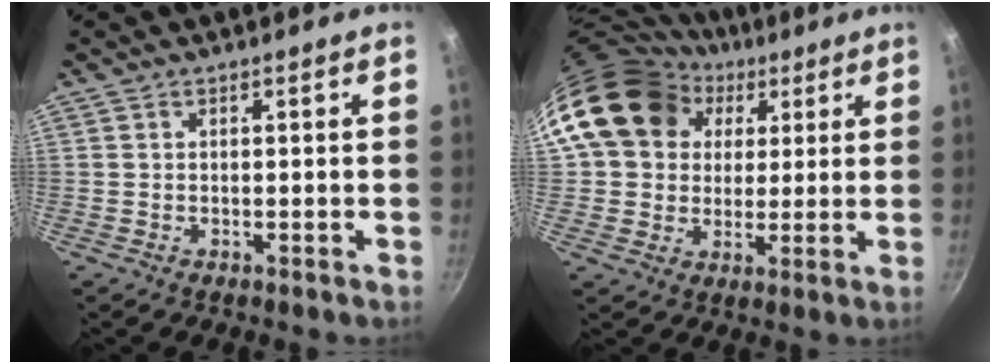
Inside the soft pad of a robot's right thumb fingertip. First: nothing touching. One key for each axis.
{"total": 17.7, "fx": 6.1, "fy": 14.4, "fz": 8.3, "tx": -0.124, "ty": 0.017, "tz": 0.104}